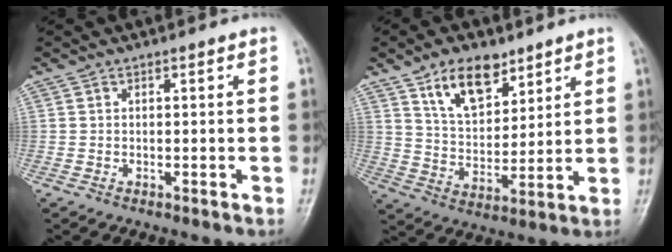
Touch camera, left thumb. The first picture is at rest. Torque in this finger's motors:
{"motor_torque": [0.16, 0.52, 0.91, -0.36, 0.09]}